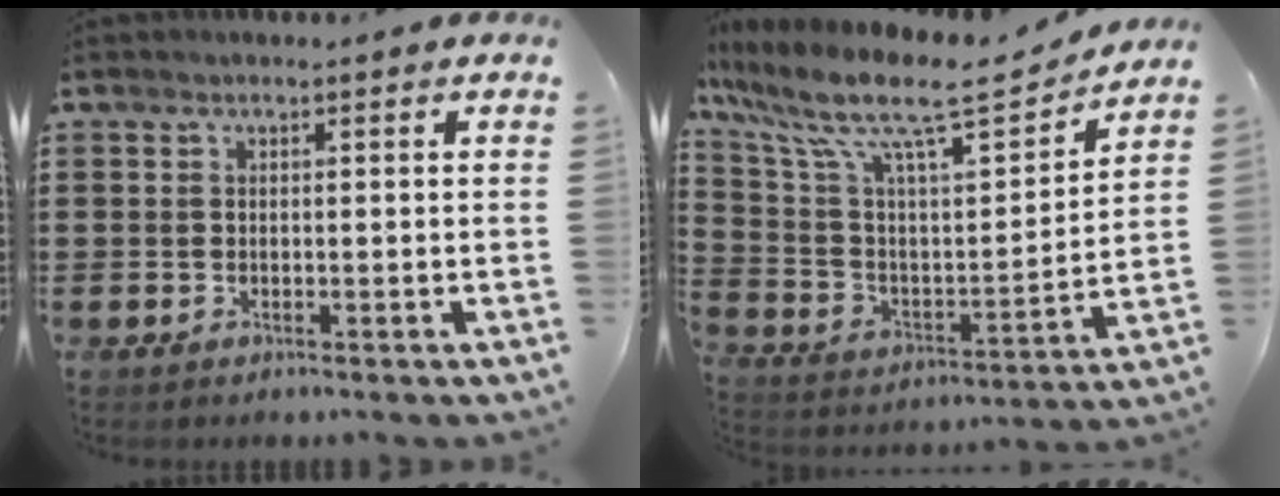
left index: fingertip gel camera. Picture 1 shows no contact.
{"total": 11.7, "force": [8.7, 2.2, 7.5], "torque": [-0.170, -0.056, 0.141]}